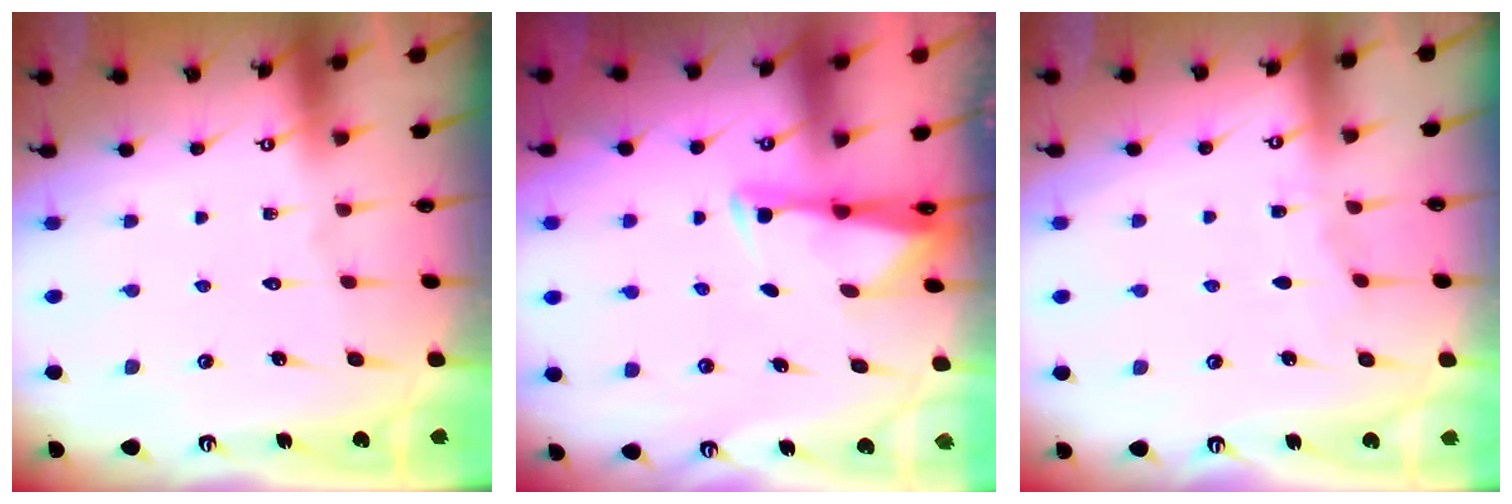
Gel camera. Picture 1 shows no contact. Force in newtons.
{"total": 2.9, "press": 2.9, "slide": 0.4}
{"total": 2.5, "press": 2.5, "slide": 0.3}